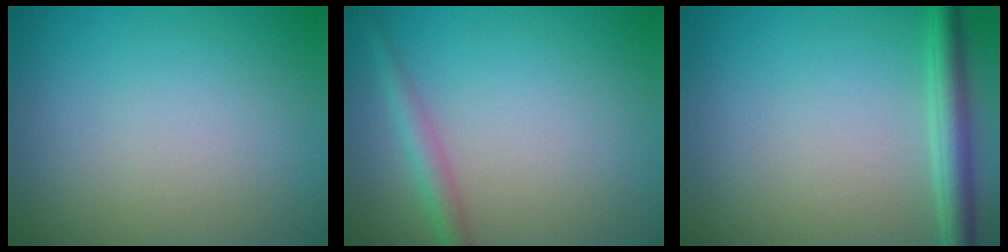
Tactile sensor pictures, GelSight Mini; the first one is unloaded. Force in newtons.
{"total": 2.2, "press": 2.2, "slide": 0.1}
{"total": 3.1, "press": 3.1, "slide": 0.2}